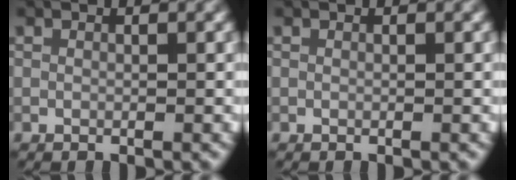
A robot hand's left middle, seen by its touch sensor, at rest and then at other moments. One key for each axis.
{"total": 0.0}